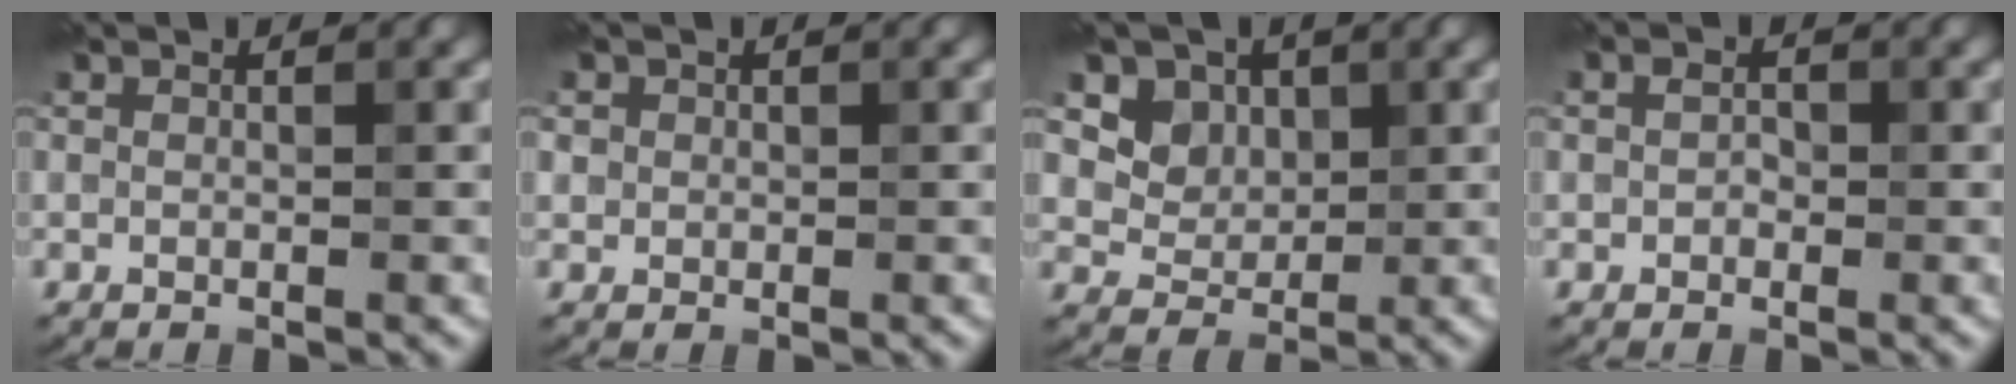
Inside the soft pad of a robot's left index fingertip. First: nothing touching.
{"total": 1.2, "force": [0.5, 1.1, -0.2], "torque": [0.010, 0.006, 0.003]}
{"total": 5.3, "force": [3.0, 4.1, 1.6], "torque": [-0.046, -0.009, 0.063]}
{"total": 0.9, "force": [-0.1, 0.8, 0.3], "torque": [-0.004, 0.007, -0.004]}